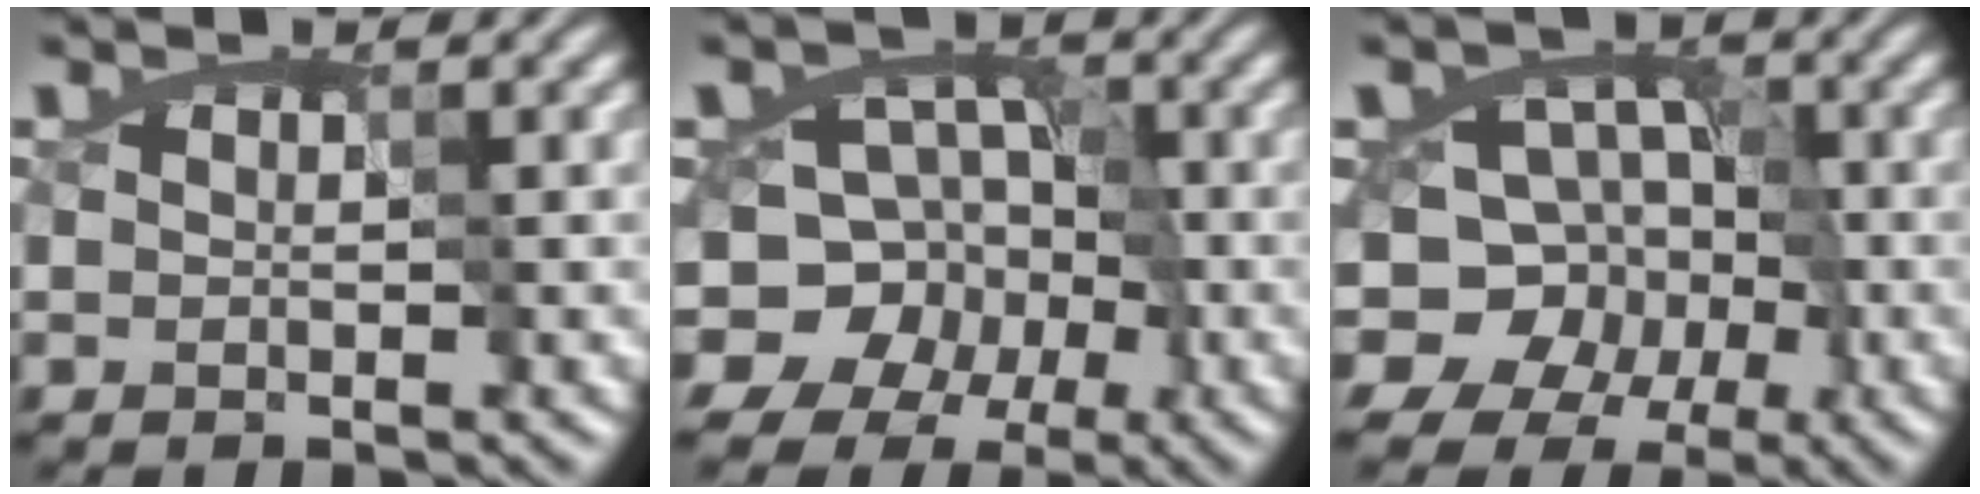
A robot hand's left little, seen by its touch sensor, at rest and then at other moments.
{"total": 10.6, "force": [-5.5, 8.2, 4.0], "torque": [-0.038, 0.007, -0.115]}
{"total": 10.4, "force": [-5.2, 8.2, 3.8], "torque": [-0.037, 0.002, -0.110]}